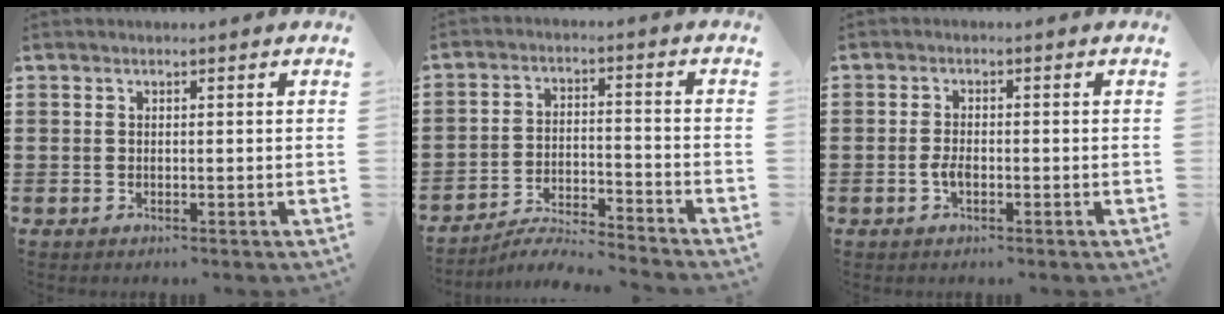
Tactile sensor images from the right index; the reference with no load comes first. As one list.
[{"total": 5.2, "force": [-5.1, 0.0, 1.2], "torque": [-0.030, -0.002, -0.104]}, {"total": 2.1, "force": [-0.8, 0.8, 1.8], "torque": [-0.044, -0.006, -0.016]}]